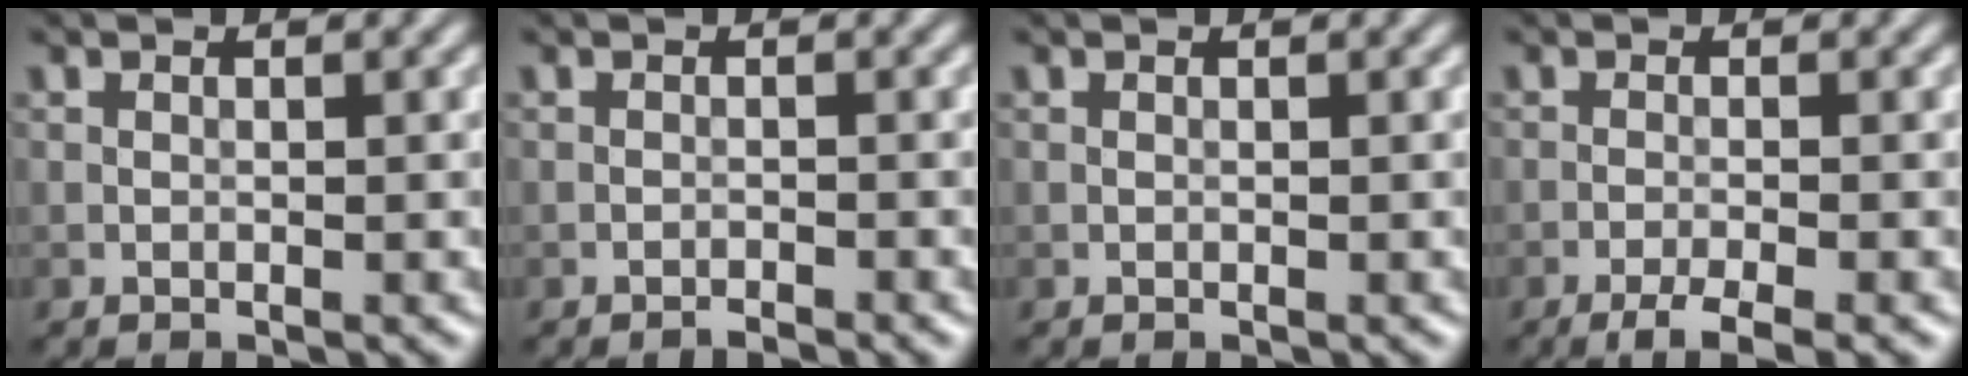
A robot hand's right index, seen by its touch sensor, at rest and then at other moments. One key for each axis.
{"total": 0.7, "fx": -0.7, "fy": 0.0, "fz": 0.2, "tx": -0.001, "ty": 0.004, "tz": -0.015}
{"total": 0.0}
{"total": 3.2, "fx": -2.0, "fy": 0.5, "fz": 2.4, "tx": -0.040, "ty": 0.002, "tz": -0.042}